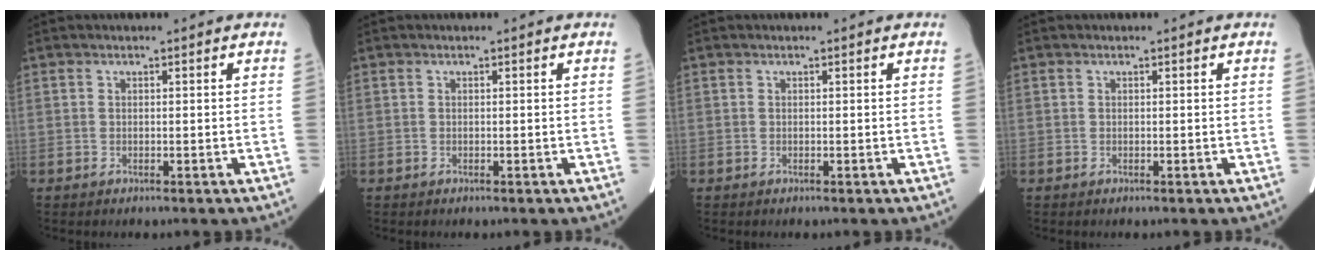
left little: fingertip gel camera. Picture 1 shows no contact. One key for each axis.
{"total": 0.0}
{"total": 0.0}
{"total": 0.0}